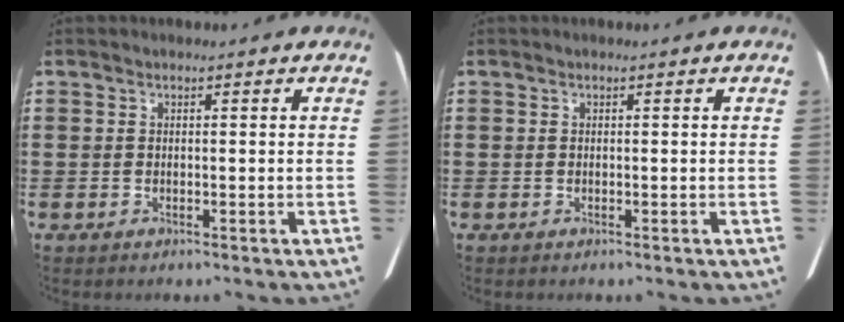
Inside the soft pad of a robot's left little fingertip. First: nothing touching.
{"total": 0.0}